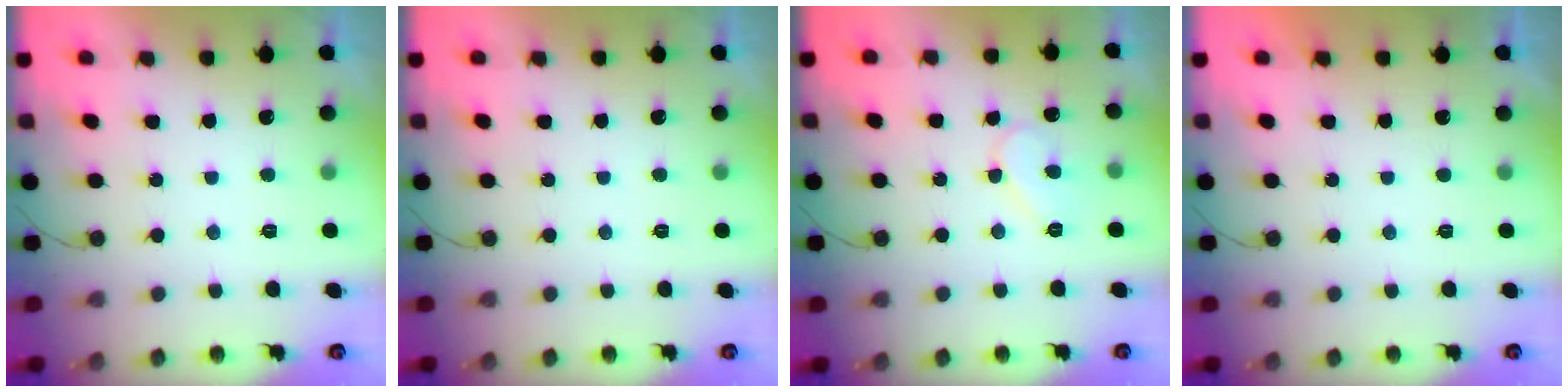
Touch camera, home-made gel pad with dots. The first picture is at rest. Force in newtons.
{"total": 0.0}
{"total": 6.2, "press": 6.2, "slide": 0.6}
{"total": 1.6, "press": 1.6, "slide": 0.1}